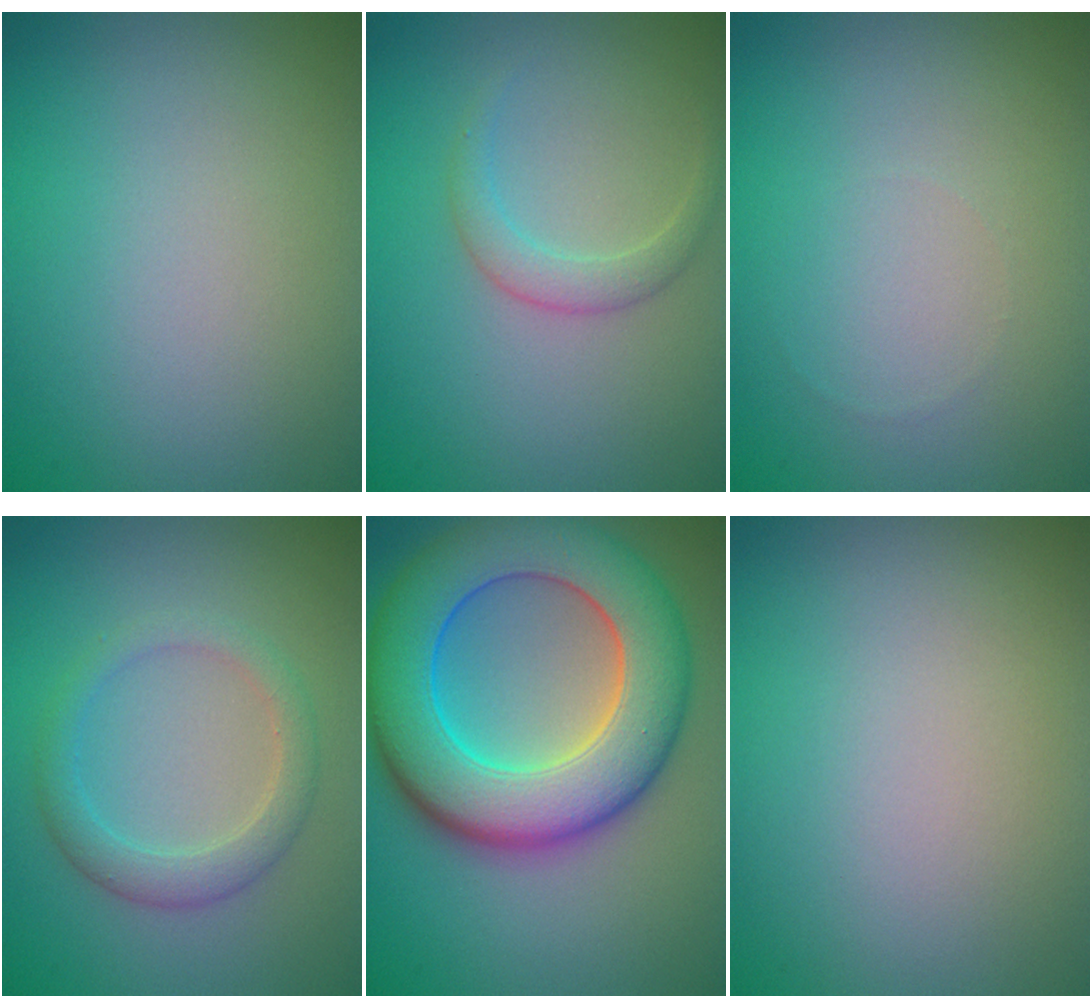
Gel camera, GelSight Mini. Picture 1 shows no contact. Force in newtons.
{"total": 1.9, "press": 1.9, "slide": 0.1}
{"total": 0.0}
{"total": 2.8, "press": 2.8, "slide": 0.3}
{"total": 11.6, "press": 11.6, "slide": 0.2}
{"total": 0.0}